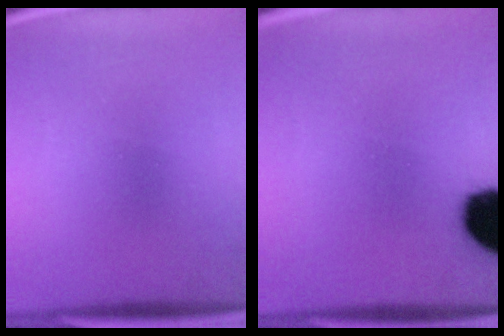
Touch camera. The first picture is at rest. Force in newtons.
{"total": 15.0}